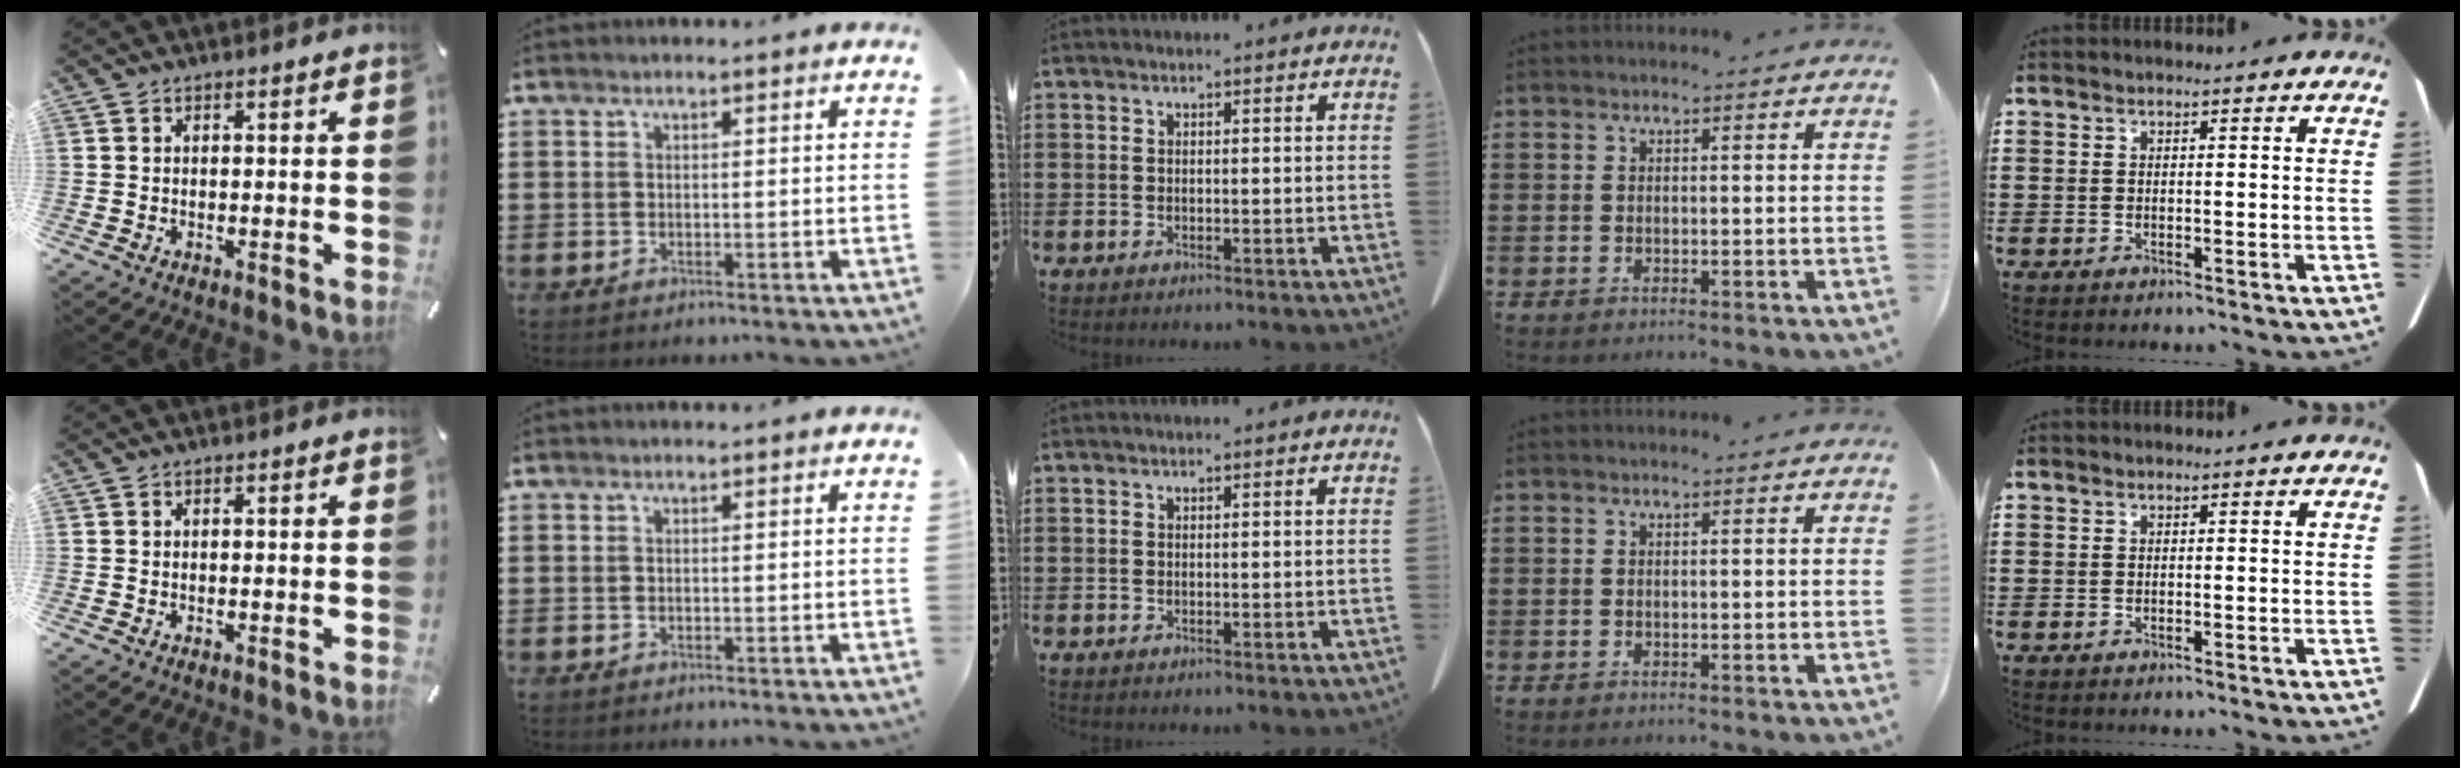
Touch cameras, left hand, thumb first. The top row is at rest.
{}